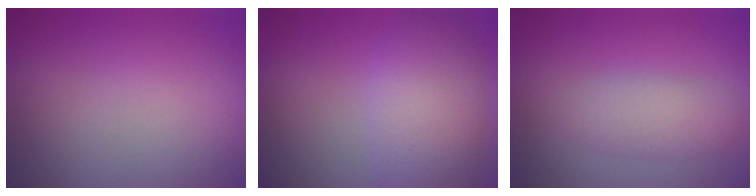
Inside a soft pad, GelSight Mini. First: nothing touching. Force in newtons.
{"total": 7.2, "press": 7.2, "slide": 0.1}
{"total": 2.9, "press": 2.9, "slide": 0.0}